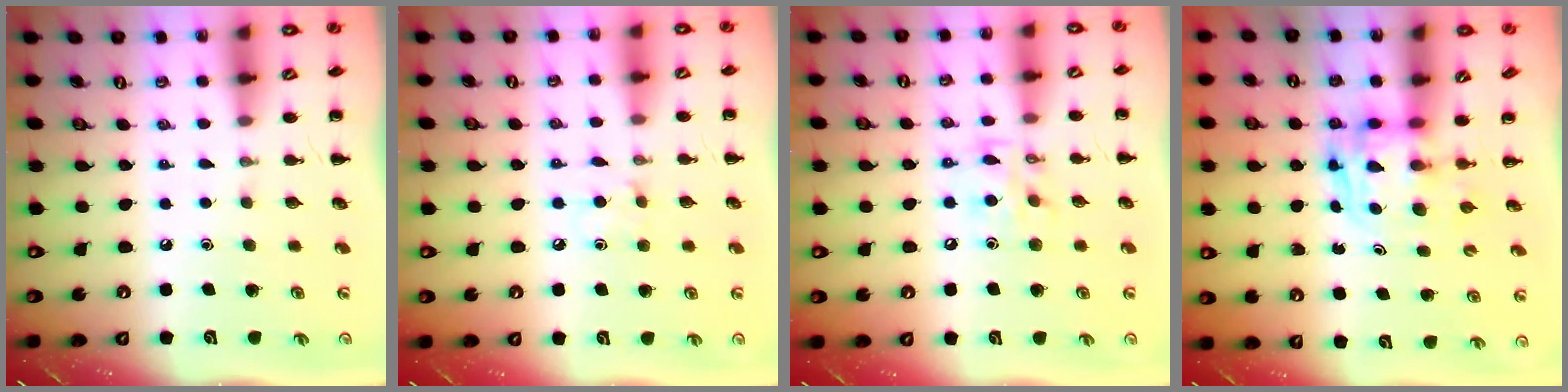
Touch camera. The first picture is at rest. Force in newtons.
{"total": 5.3, "press": 5.1, "slide": 1.3}
{"total": 11.1, "press": 10.9, "slide": 1.7}
{"total": 2.6, "press": 2.6, "slide": 0.2}